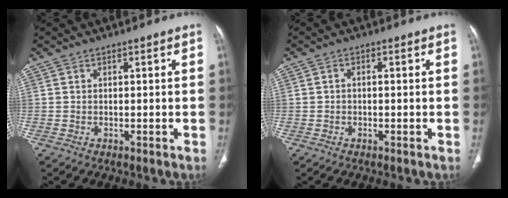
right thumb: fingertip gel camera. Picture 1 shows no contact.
{"total": 0.9, "force": [-0.2, 0.6, 0.6], "torque": [-0.008, 0.002, -0.006]}